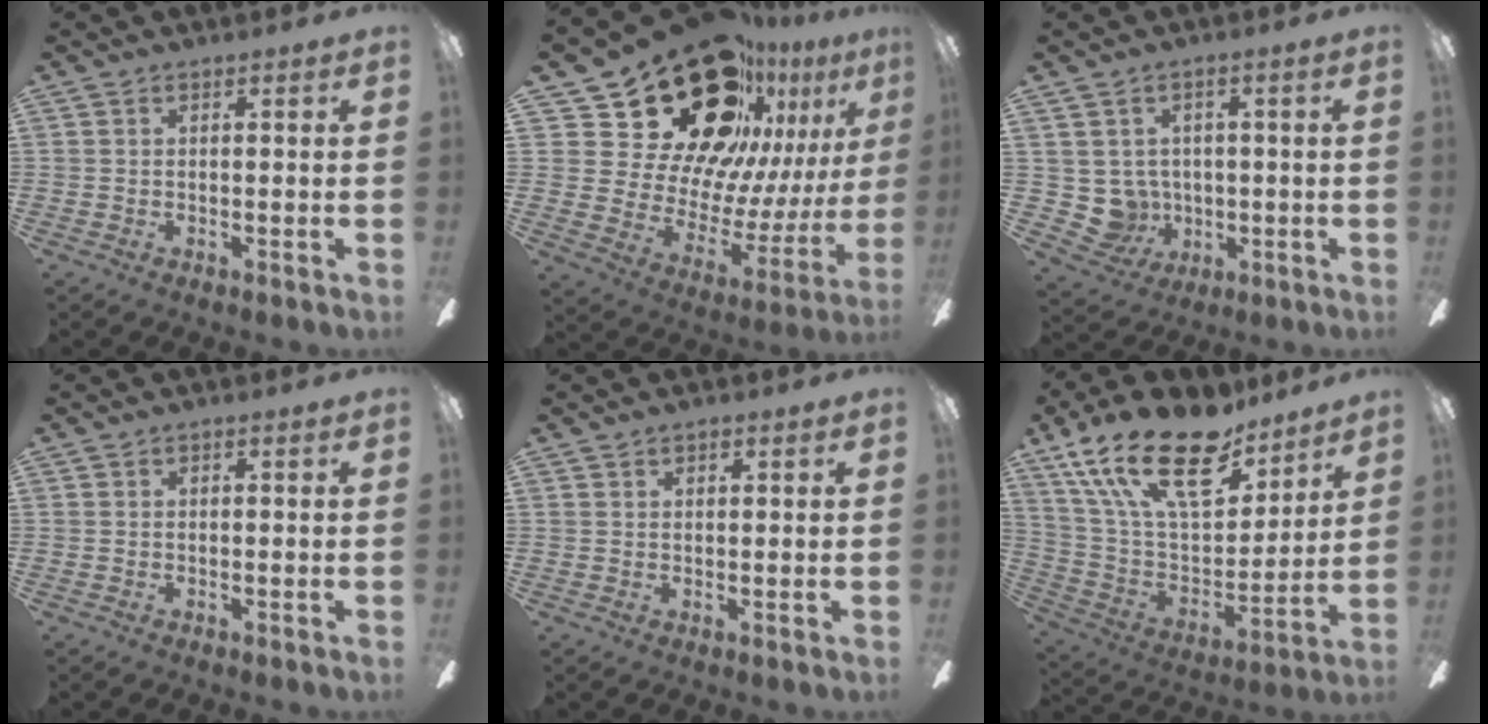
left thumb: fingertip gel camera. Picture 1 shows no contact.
{"total": 32.9, "force": [20.9, 17.8, 18.2], "torque": [-0.302, -0.152, 0.404]}
{"total": 6.4, "force": [0.9, 6.3, 1.2], "torque": [-0.064, -0.014, 0.024]}
{"total": 0.0}
{"total": 0.8, "force": [0.7, 0.4, 0.2], "torque": [-0.005, 0.001, 0.012]}
{"total": 24.3, "force": [15.6, 11.1, 15.0], "torque": [-0.281, -0.096, 0.273]}